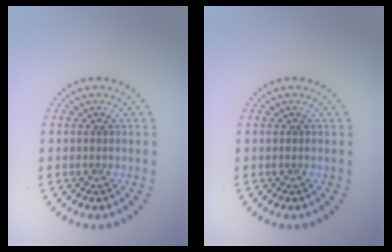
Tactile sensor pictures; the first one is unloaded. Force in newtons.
{"total": 0.0}